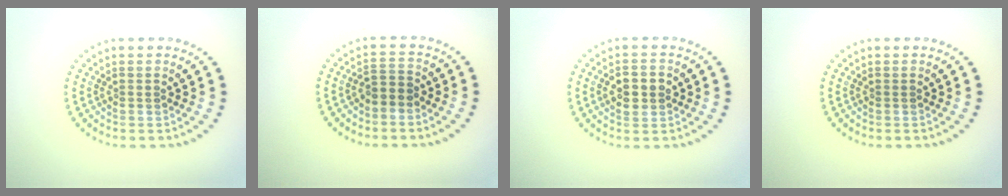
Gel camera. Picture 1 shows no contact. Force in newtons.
{"total": 1.8, "press": 1.4, "slide": 1.1}
{"total": 3.0, "press": 3.0, "slide": 0.1}
{"total": 0.0}